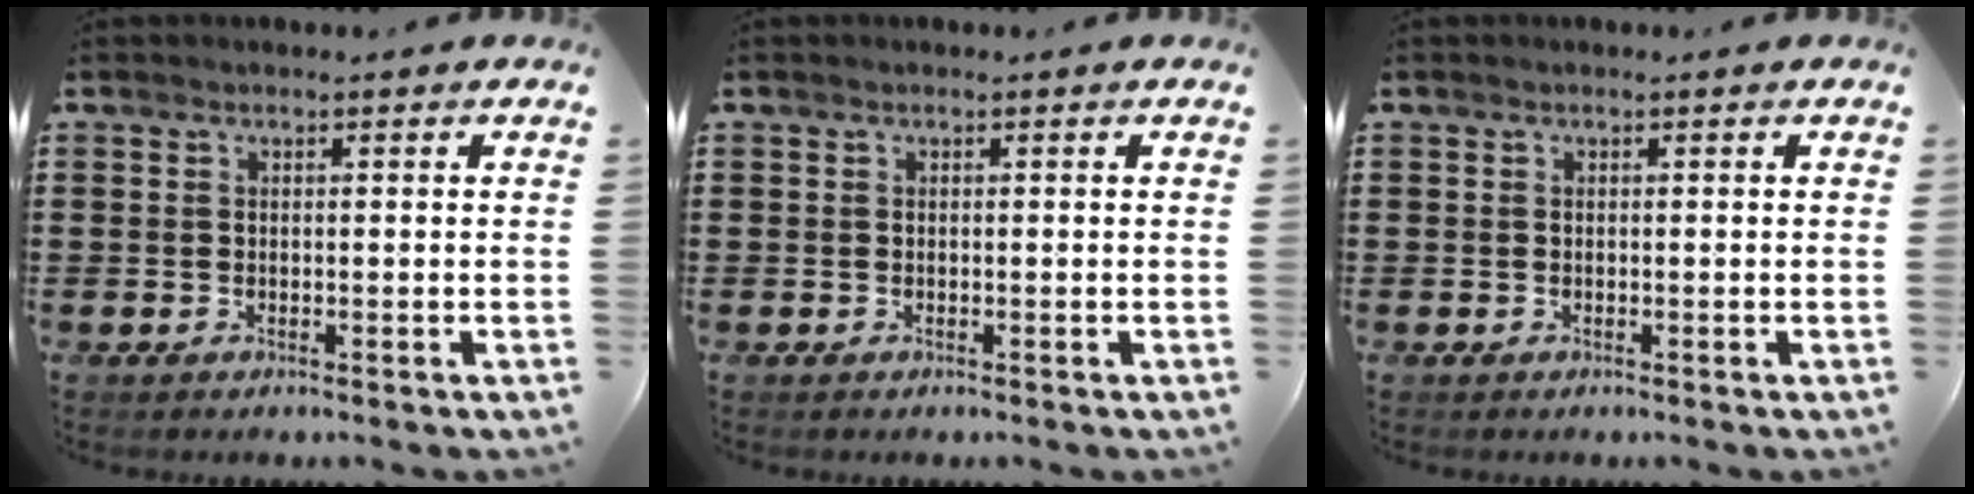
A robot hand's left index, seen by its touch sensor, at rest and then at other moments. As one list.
[{"total": 0.0}, {"total": 0.0}]